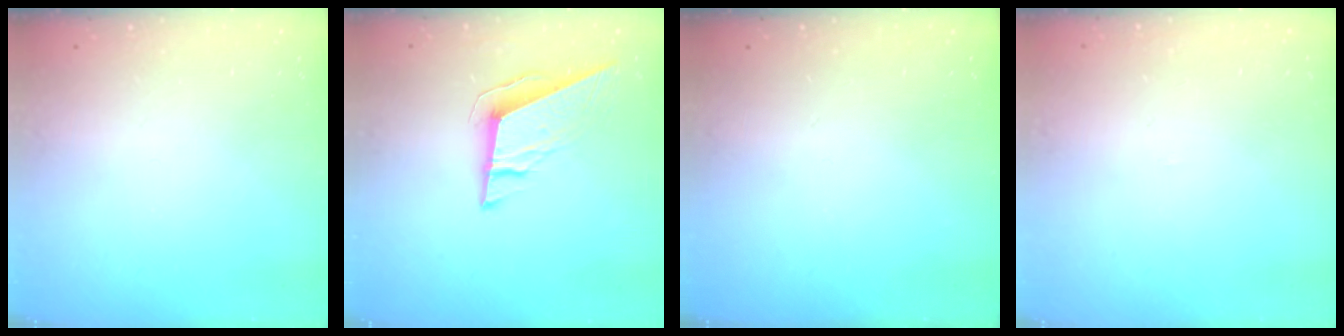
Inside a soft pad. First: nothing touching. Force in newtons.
{"total": 9.9, "press": 9.7, "slide": 2.0}
{"total": 0.0}
{"total": 2.7, "press": 2.7, "slide": 0.3}